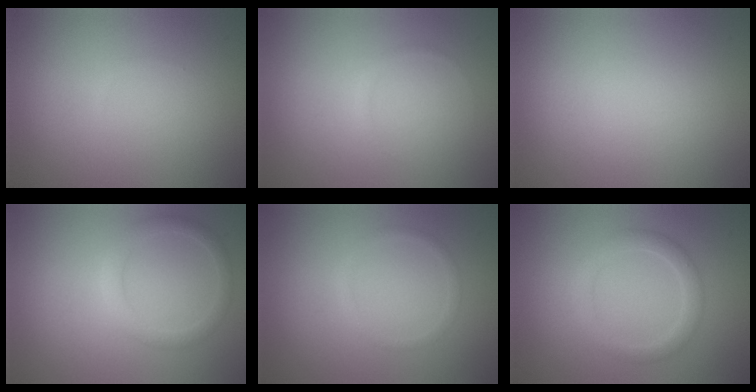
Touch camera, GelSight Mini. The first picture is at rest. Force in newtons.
{"total": 1.2, "press": 1.2, "slide": 0.2}
{"total": 0.0}
{"total": 2.0, "press": 2.0, "slide": 0.1}
{"total": 1.0, "press": 0.9, "slide": 0.0}
{"total": 2.4, "press": 2.4, "slide": 0.1}